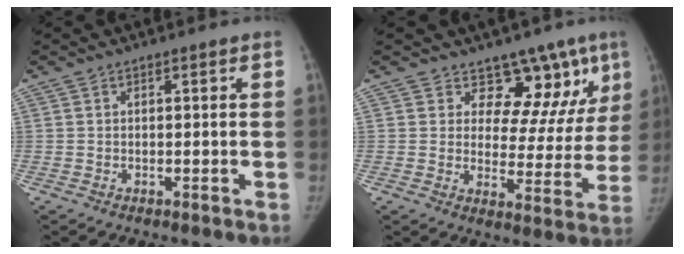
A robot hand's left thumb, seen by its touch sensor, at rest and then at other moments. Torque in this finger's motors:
{"motor_torque": [-0.15, 0.10, 0.12, 0.28, 0.06]}